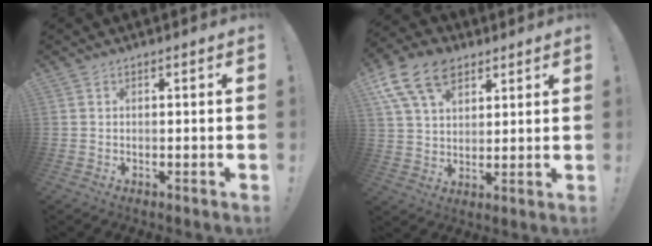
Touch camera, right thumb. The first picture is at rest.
{"total": 15.2, "force": [8.1, 9.7, 8.5], "torque": [-0.151, -0.032, 0.152]}